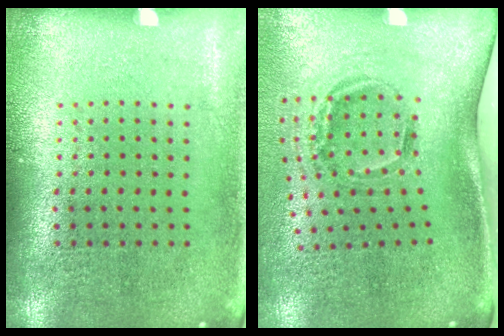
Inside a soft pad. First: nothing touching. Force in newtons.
{"total": 2.1, "press": 1.2, "slide": 1.7}